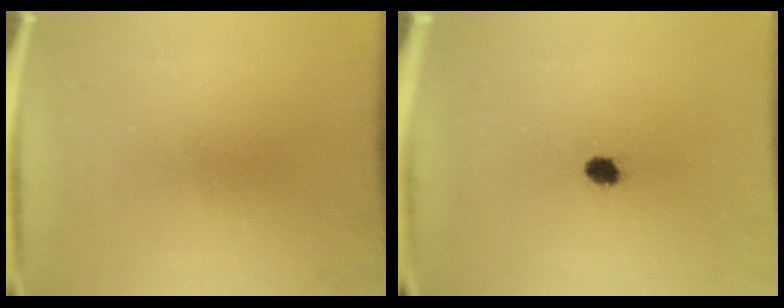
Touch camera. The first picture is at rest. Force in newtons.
{"total": 2.4}